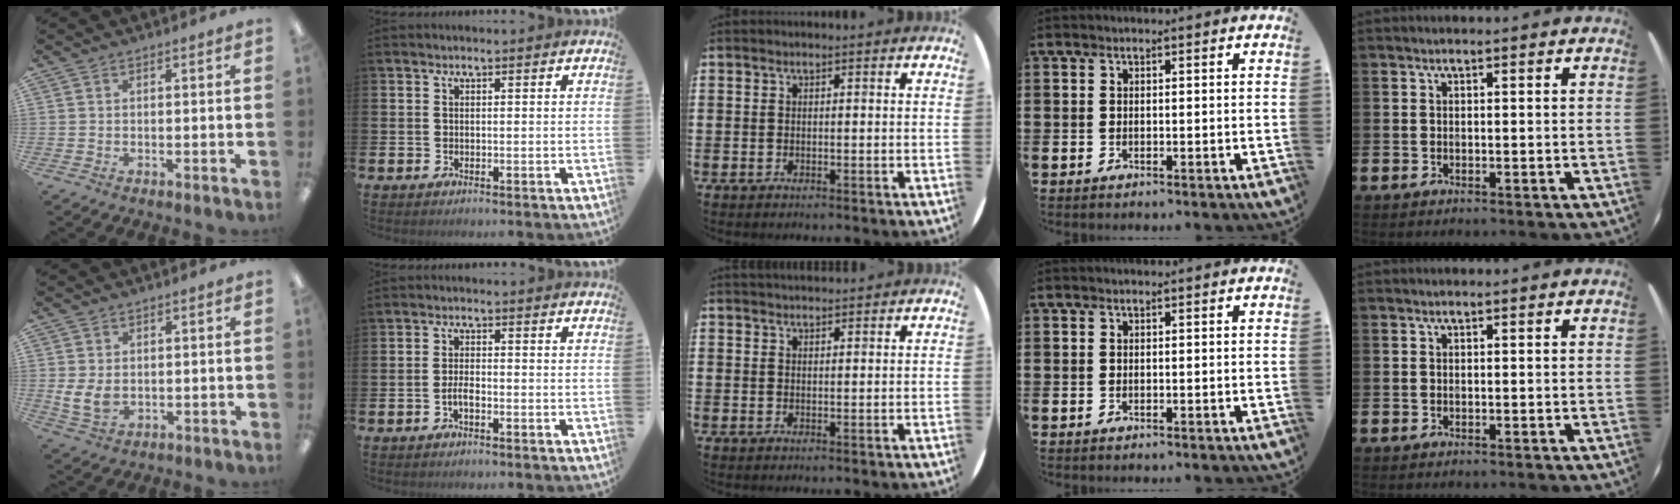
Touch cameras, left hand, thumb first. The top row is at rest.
{"thumb": {"total": 5.3, "force": [0.3, 3.8, 3.8], "torque": [-0.079, -0.004, 0.005]}, "index": {"total": 1.9, "force": [-0.8, 0.7, 1.5], "torque": [-0.027, 0.001, -0.016]}, "middle": {"total": 1.2, "force": [1.2, 0.1, -0.1], "torque": [0.000, 0.000, 0.023]}}